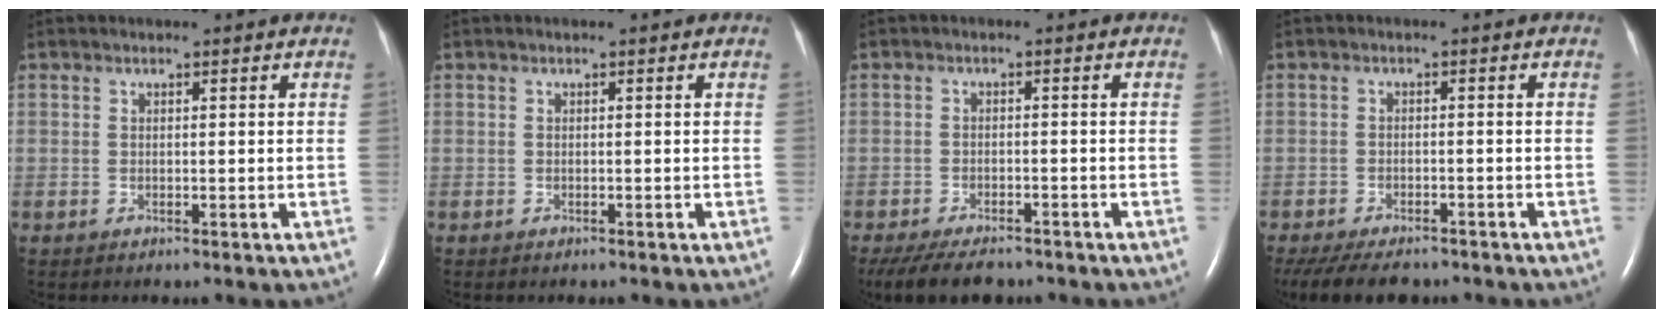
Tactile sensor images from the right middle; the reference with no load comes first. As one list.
[{"total": 0.0}, {"total": 9.2, "force": [-7.4, 3.3, 4.3], "torque": [-0.073, -0.012, -0.114]}, {"total": 10.9, "force": [-8.8, 4.1, 5.0], "torque": [-0.098, -0.014, -0.124]}]